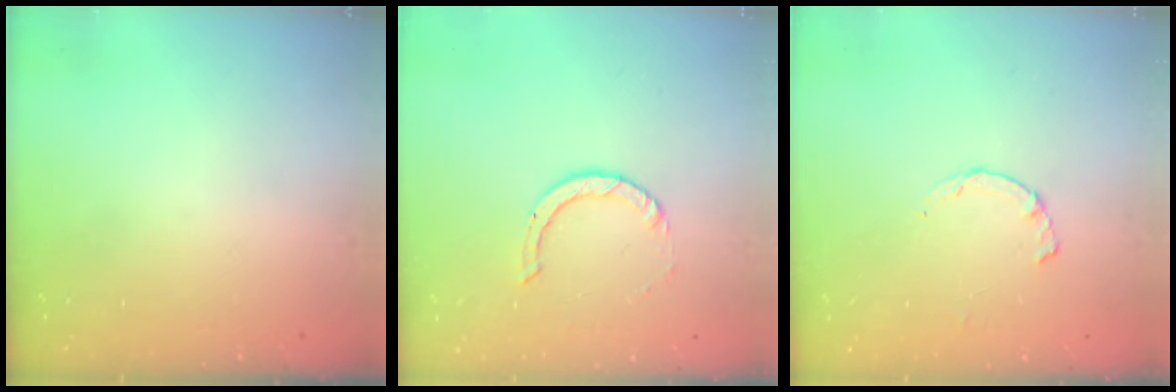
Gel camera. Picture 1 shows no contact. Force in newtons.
{"total": 2.2, "press": 2.2, "slide": 0.2}
{"total": 1.2, "press": 1.1, "slide": 0.3}